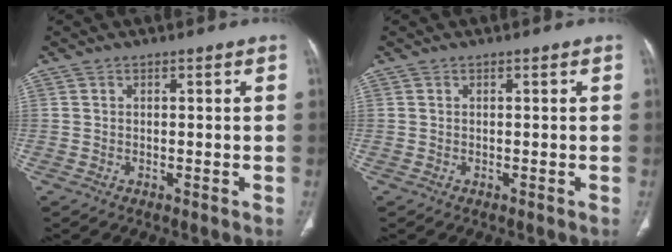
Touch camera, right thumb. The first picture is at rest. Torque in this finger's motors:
{"motor_torque": [-0.03, -0.16, 0.24, 0.06, -0.03]}